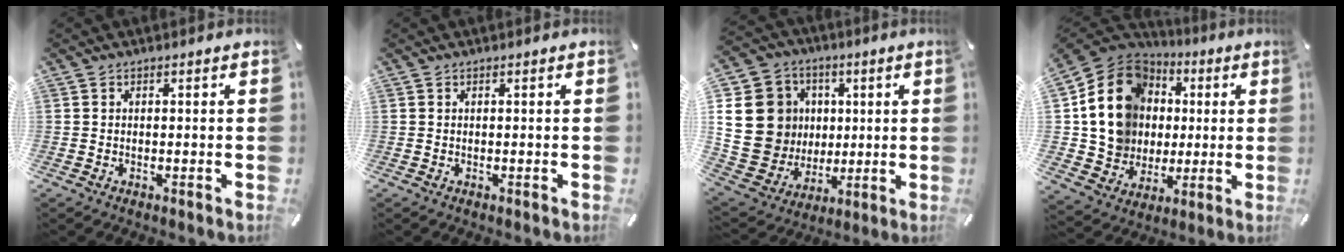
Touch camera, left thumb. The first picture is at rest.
{"total": 0.0}
{"total": 19.8, "force": [3.0, 18.0, 7.6], "torque": [-0.152, -0.008, 0.082]}
{"total": 17.8, "force": [2.7, 16.0, 7.2], "torque": [-0.145, -0.013, 0.063]}